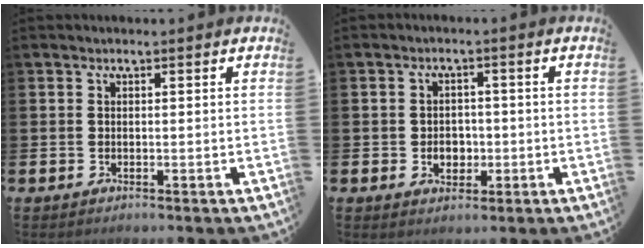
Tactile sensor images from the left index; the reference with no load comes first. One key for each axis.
{"total": 2.9, "fx": -0.6, "fy": 2.4, "fz": 1.5, "tx": -0.013, "ty": -0.002, "tz": -0.019}